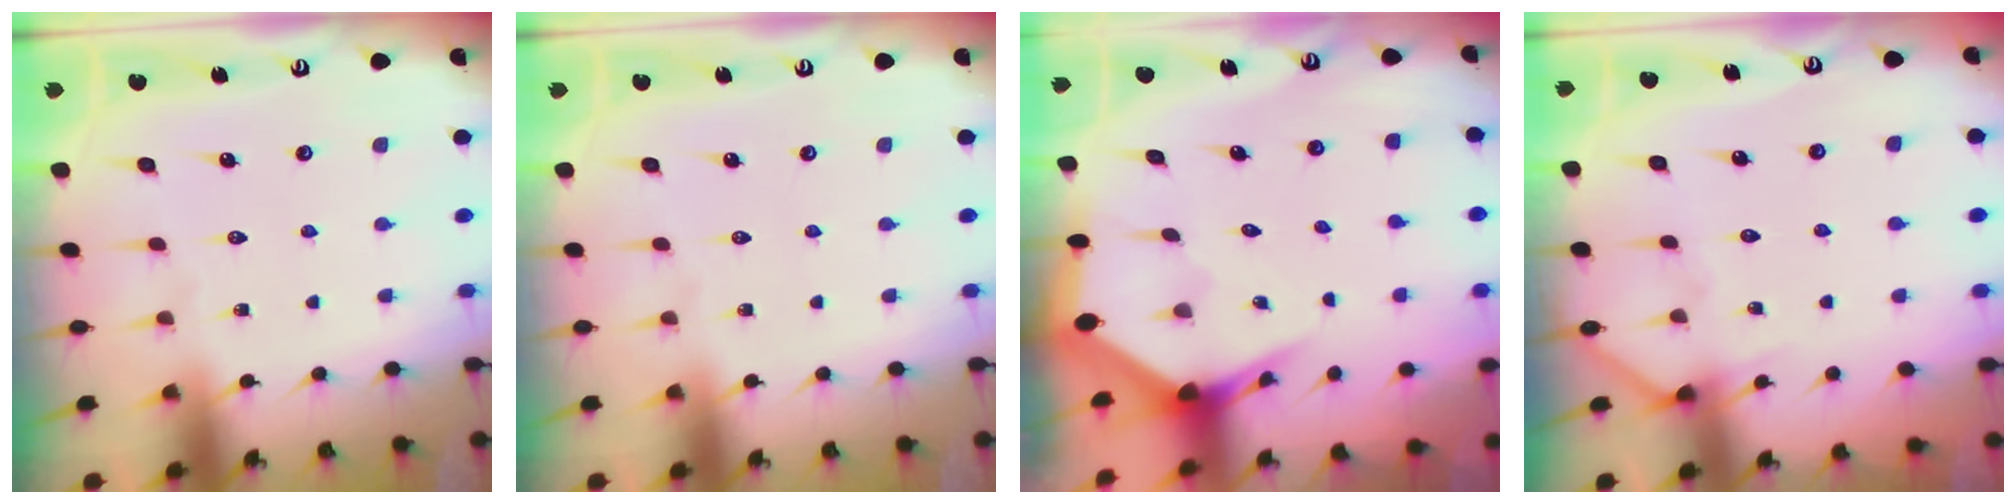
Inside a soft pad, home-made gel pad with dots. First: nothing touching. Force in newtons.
{"total": 0.0}
{"total": 4.3, "press": 4.2, "slide": 0.4}
{"total": 3.1, "press": 3.1, "slide": 0.2}